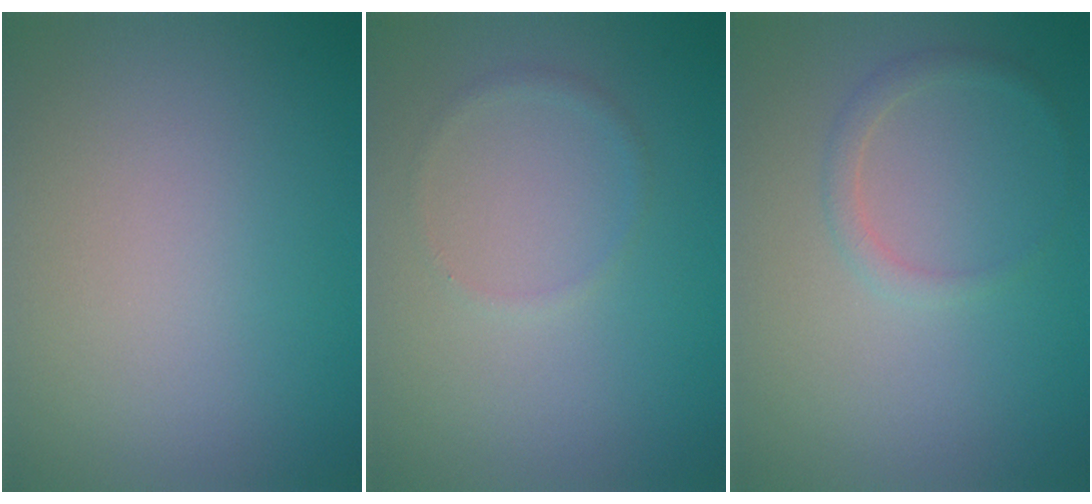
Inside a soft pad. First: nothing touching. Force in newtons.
{"total": 0.8, "press": 0.8, "slide": 0.2}
{"total": 1.3, "press": 1.3, "slide": 0.1}